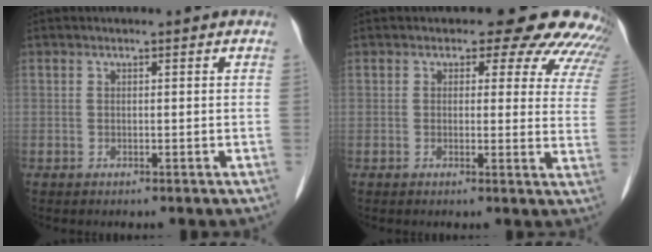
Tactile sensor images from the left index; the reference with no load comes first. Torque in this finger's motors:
{"motor_torque": [1.07, -1.07, 0.22, 0.03]}